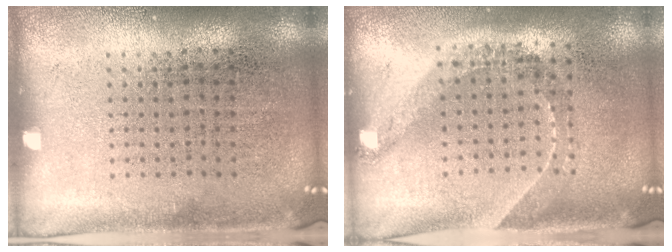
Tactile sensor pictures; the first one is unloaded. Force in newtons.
{"total": 1.6, "press": 1.2, "slide": 1.1}